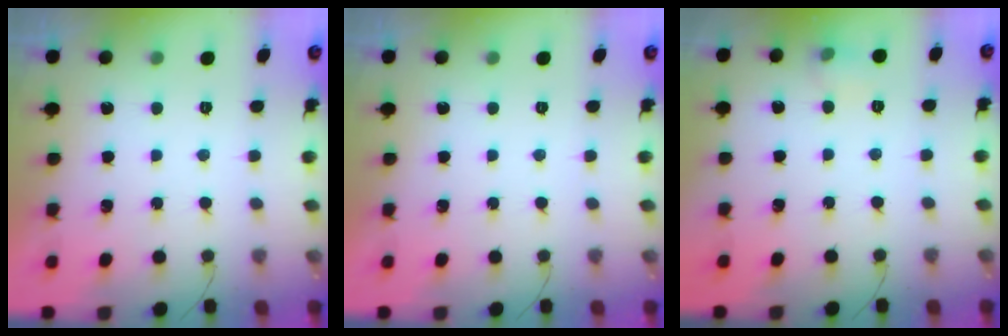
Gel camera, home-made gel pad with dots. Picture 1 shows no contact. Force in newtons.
{"total": 0.0}
{"total": 6.0, "press": 5.9, "slide": 1.4}